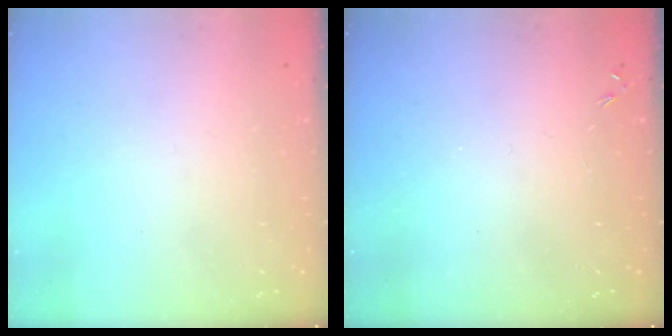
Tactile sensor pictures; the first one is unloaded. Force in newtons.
{"total": 0.0}